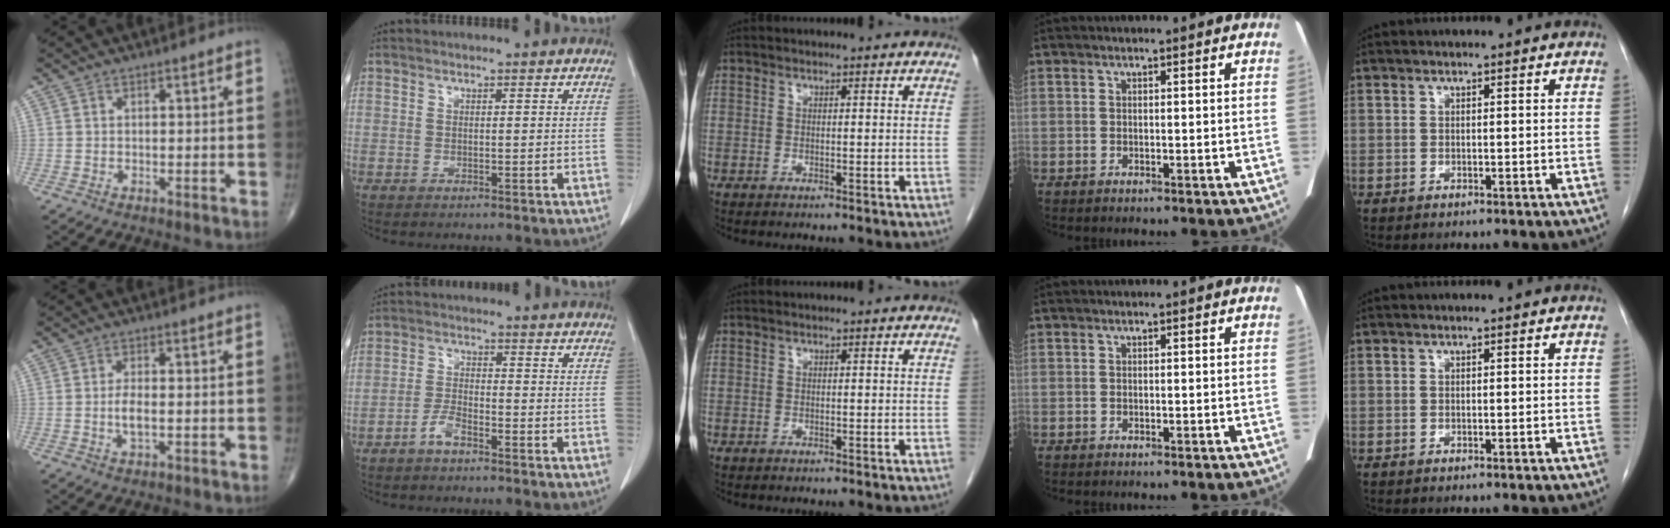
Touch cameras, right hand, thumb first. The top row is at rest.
{"thumb": {"total": 3.5, "force": [-0.5, 1.5, 3.1], "torque": [-0.059, 0.000, -0.010]}, "index": {"total": 3.2, "force": [-2.3, 0.9, 2.0], "torque": [-0.042, 0.004, -0.047]}}